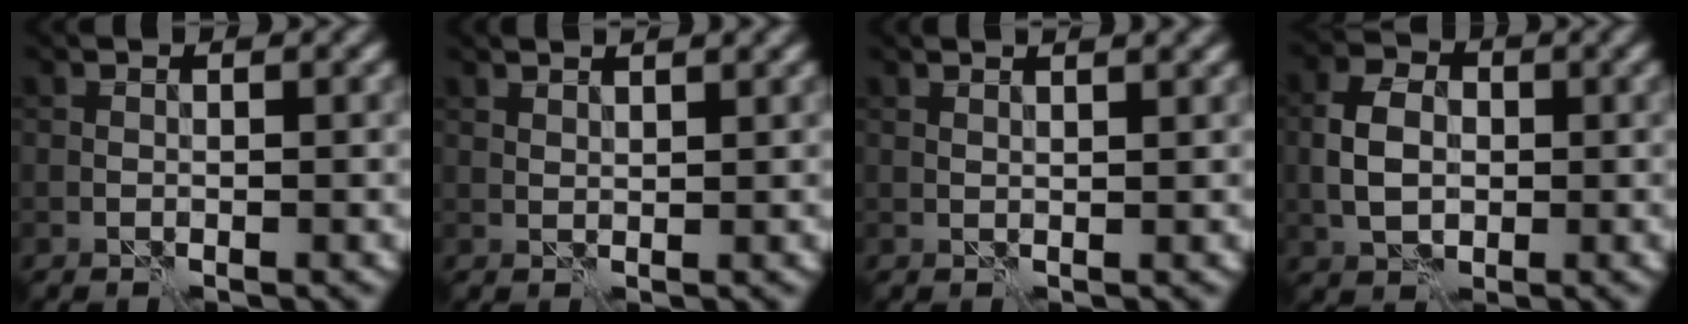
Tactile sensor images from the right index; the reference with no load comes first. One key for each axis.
{"total": 2.2, "fx": 1.8, "fy": 0.6, "fz": 1.1, "tx": -0.012, "ty": 0.006, "tz": 0.014}
{"total": 3.0, "fx": 2.1, "fy": 1.1, "fz": 1.8, "tx": -0.010, "ty": 0.014, "tz": 0.006}
{"total": 4.4, "fx": -0.4, "fy": 3.2, "fz": 3.0, "tx": -0.060, "ty": 0.006, "tz": -0.009}